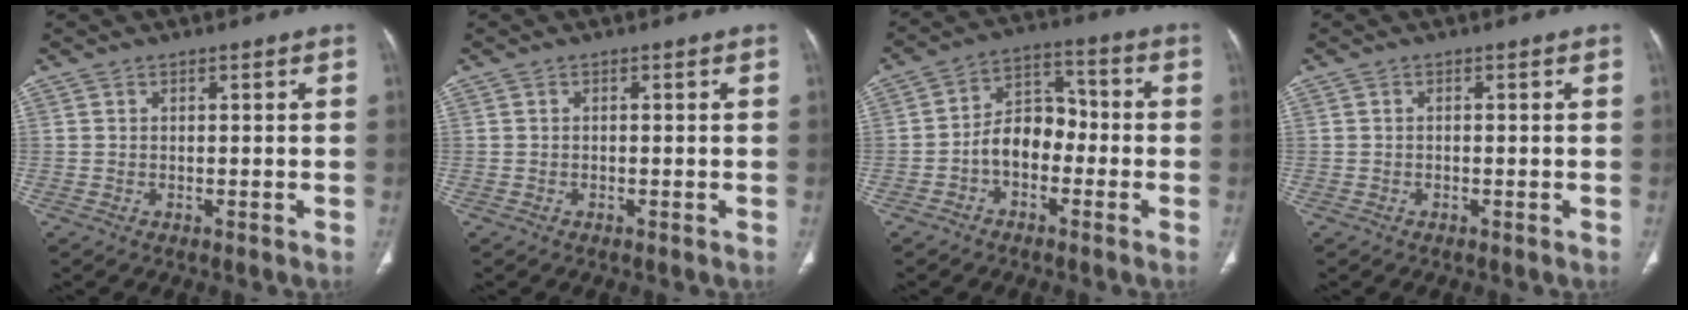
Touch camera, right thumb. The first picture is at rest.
{"total": 0.0}
{"total": 8.6, "force": [-2.5, 6.0, 5.6], "torque": [-0.068, 0.043, -0.056]}
{"total": 0.0}